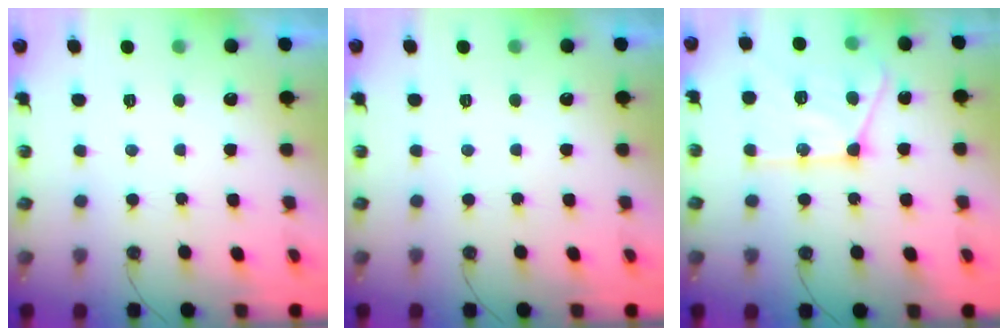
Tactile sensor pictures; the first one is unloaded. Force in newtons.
{"total": 0.0}
{"total": 17.9, "press": 17.8, "slide": 2.1}